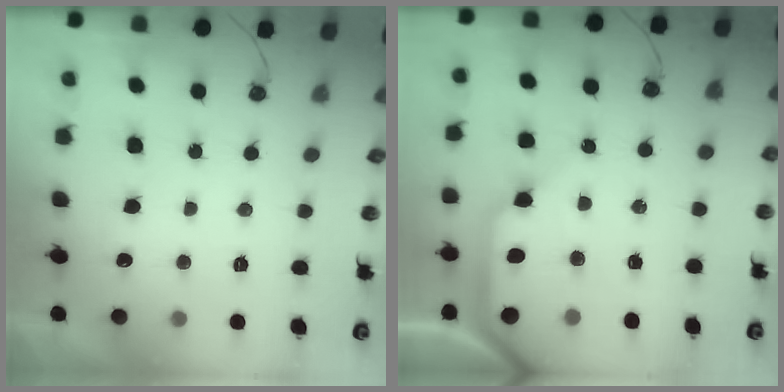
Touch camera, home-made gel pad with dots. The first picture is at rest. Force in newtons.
{"total": 13.3, "press": 13.2, "slide": 1.5}